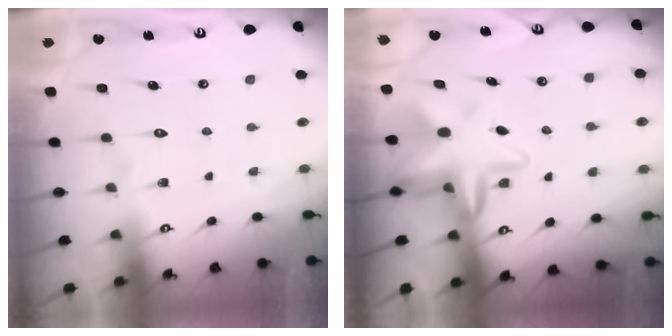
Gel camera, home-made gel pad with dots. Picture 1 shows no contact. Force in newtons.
{"total": 8.8, "press": 8.5, "slide": 2.3}